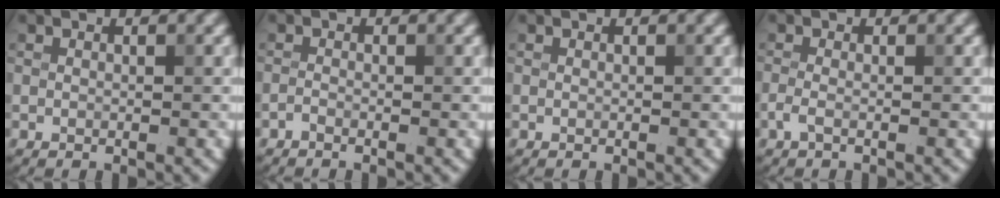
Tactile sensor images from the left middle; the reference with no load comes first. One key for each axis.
{"total": 0.6, "fx": -0.5, "fy": 0.1, "fz": 0.3, "tx": -0.006, "ty": -0.001, "tz": -0.013}
{"total": 0.0}
{"total": 1.1, "fx": -0.4, "fy": 0.4, "fz": 0.9, "tx": -0.024, "ty": -0.004, "tz": -0.012}